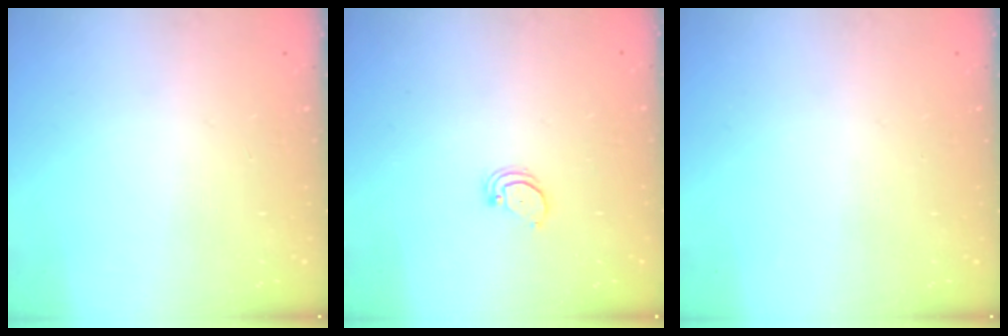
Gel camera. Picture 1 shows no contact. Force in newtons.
{"total": 2.1, "press": 2.1, "slide": 0.2}
{"total": 0.0}